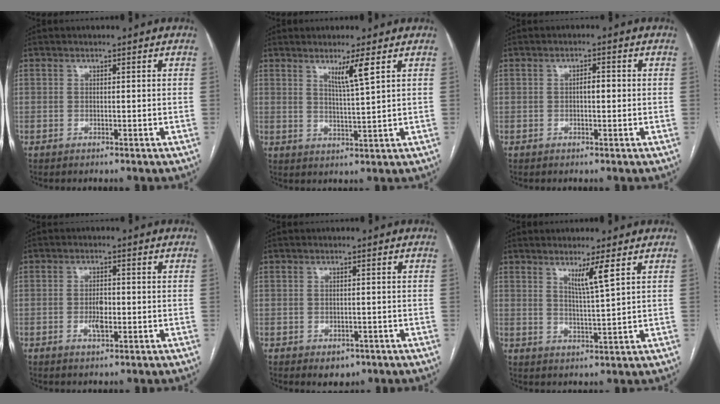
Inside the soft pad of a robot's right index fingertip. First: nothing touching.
{"total": 4.3, "force": [2.5, -0.7, 3.5], "torque": [-0.065, -0.012, 0.048]}
{"total": 1.9, "force": [-0.1, 0.7, 1.8], "torque": [-0.027, 0.006, -0.001]}
{"total": 3.0, "force": [-0.7, 1.2, 2.6], "torque": [-0.048, 0.002, -0.010]}
{"total": 2.6, "force": [-1.3, 1.9, 1.1], "torque": [-0.006, 0.001, -0.007]}
{"total": 4.2, "force": [2.4, -0.8, 3.4], "torque": [-0.062, -0.015, 0.047]}